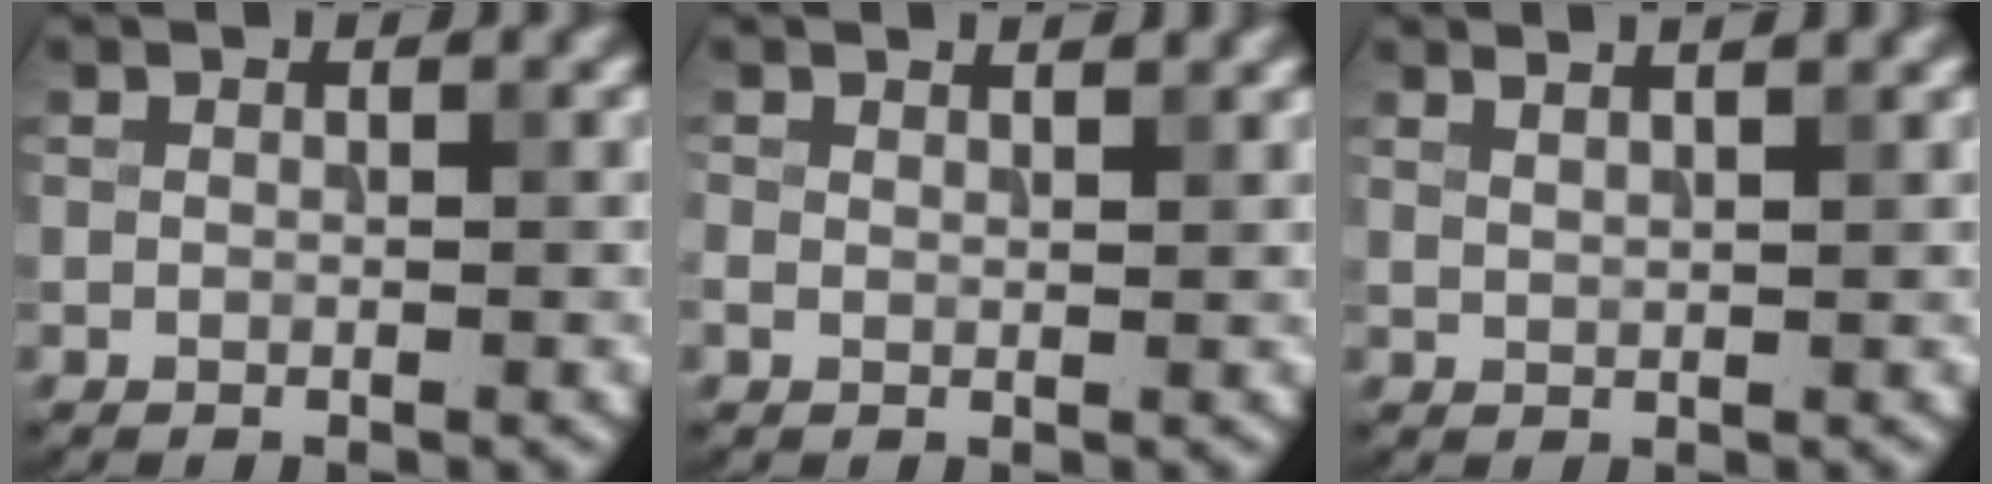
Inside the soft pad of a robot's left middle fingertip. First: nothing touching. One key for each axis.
{"total": 1.4, "fx": 1.1, "fy": 0.5, "fz": 0.7, "tx": -0.016, "ty": 0.000, "tz": 0.017}
{"total": 4.0, "fx": 2.9, "fy": 1.6, "fz": 2.3, "tx": -0.010, "ty": 0.032, "tz": 0.010}